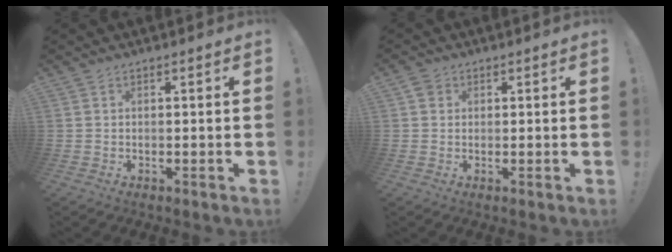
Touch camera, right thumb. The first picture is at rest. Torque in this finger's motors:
{"motor_torque": [0.00, 0.86, 0.24, -0.29, 0.02]}